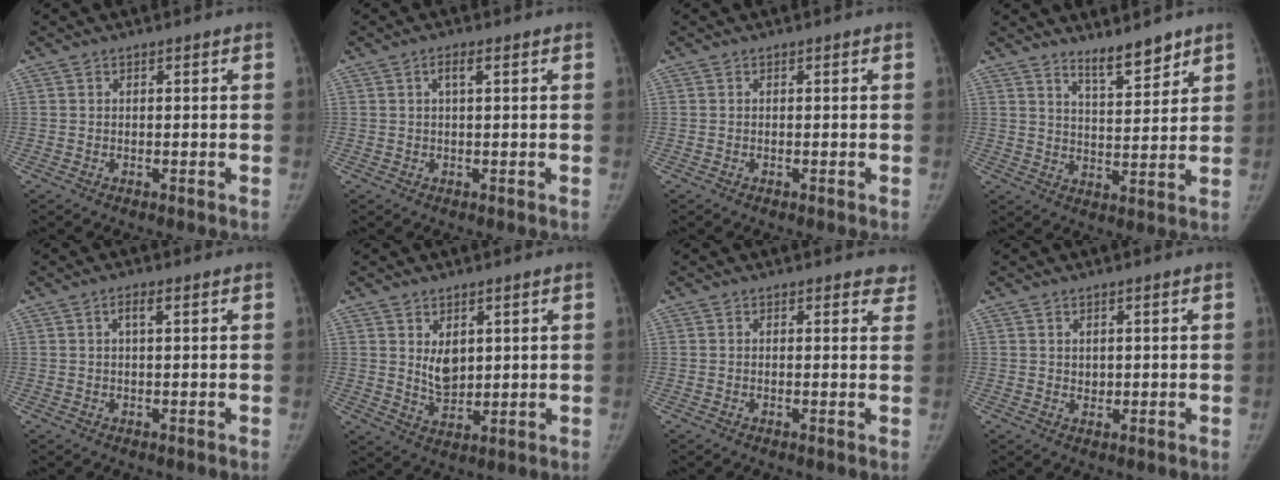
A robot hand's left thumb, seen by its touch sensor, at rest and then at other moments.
{"total": 2.1, "force": [0.8, 0.5, 1.9], "torque": [-0.040, 0.006, 0.015]}
{"total": 0.0}
{"total": 6.7, "force": [5.6, 1.6, 3.3], "torque": [-0.038, -0.050, 0.096]}
{"total": 2.1, "force": [0.8, 0.5, 1.8], "torque": [-0.036, 0.005, 0.014]}
{"total": 5.4, "force": [1.7, 3.5, 3.8], "torque": [-0.045, -0.020, 0.040]}
{"total": 3.2, "force": [2.8, 1.4, 0.8], "torque": [0.023, -0.012, 0.015]}
{"total": 1.3, "force": [0.5, 1.1, 0.6], "torque": [-0.001, -0.004, 0.010]}